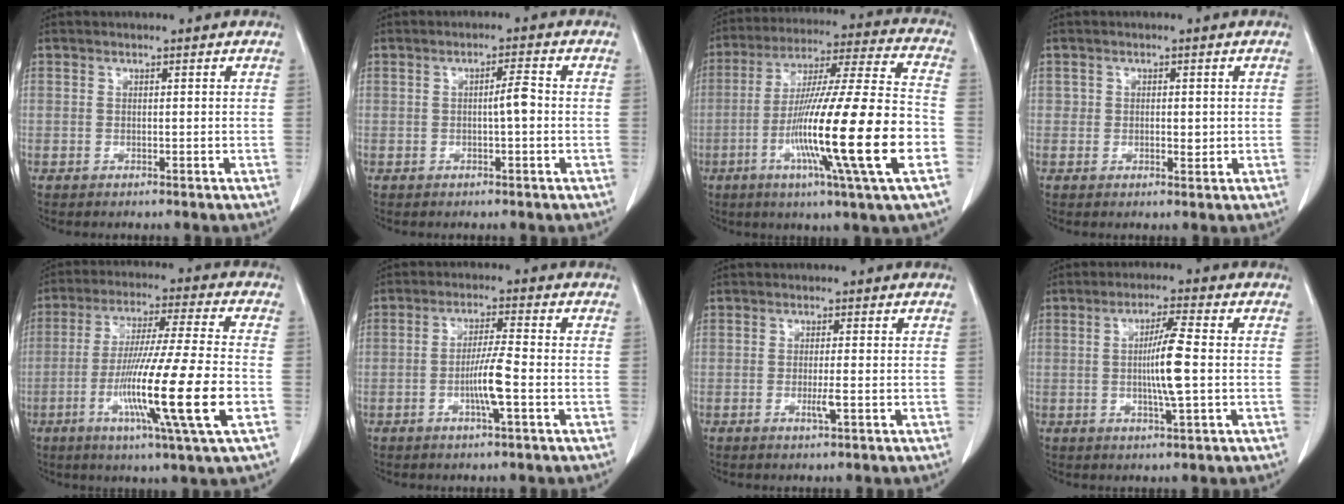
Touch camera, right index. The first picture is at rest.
{"total": 2.7, "force": [-0.3, 0.2, 2.7], "torque": [-0.043, 0.003, -0.007]}
{"total": 22.9, "force": [-6.7, -0.4, 21.8], "torque": [-0.373, -0.024, -0.126]}
{"total": 1.9, "force": [0.0, 1.2, 1.5], "torque": [-0.019, -0.001, 0.000]}
{"total": 17.4, "force": [-5.1, -1.2, 16.6], "torque": [-0.308, -0.024, -0.095]}
{"total": 5.7, "force": [-1.7, -0.2, 5.4], "torque": [-0.106, -0.003, -0.032]}
{"total": 2.0, "force": [-0.6, -0.2, 1.9], "torque": [-0.034, -0.004, -0.011]}
{"total": 6.8, "force": [-0.3, -0.4, 6.8], "torque": [-0.120, -0.006, -0.007]}